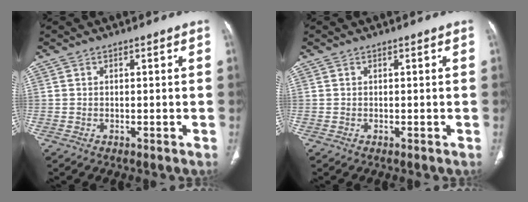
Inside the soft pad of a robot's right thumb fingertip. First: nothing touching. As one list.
[{"total": 0.0}]